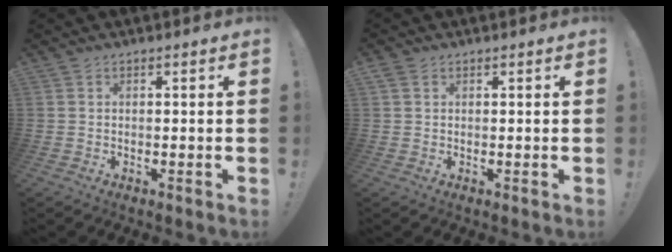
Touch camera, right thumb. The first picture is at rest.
{"total": 1.4, "force": [0.8, 0.9, 0.6], "torque": [-0.010, 0.000, 0.015]}